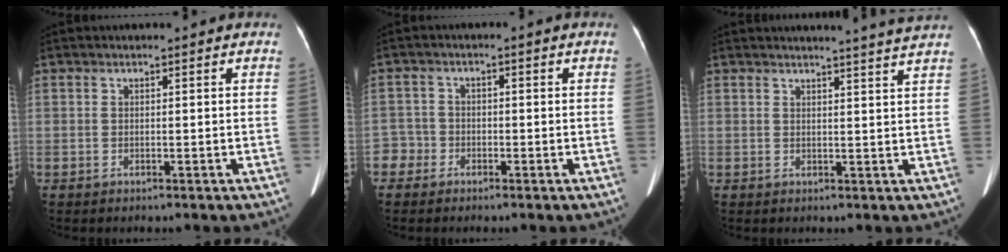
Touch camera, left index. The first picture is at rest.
{"total": 2.9, "force": [-1.7, 2.3, -0.4], "torque": [0.015, 0.009, -0.042]}
{"total": 7.2, "force": [6.8, -1.6, 2.1], "torque": [-0.025, -0.020, 0.065]}